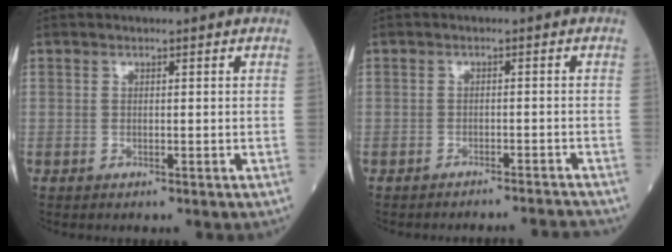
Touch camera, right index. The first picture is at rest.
{"total": 6.1, "force": [-6.1, 0.3, 0.3], "torque": [0.004, 0.002, -0.068]}